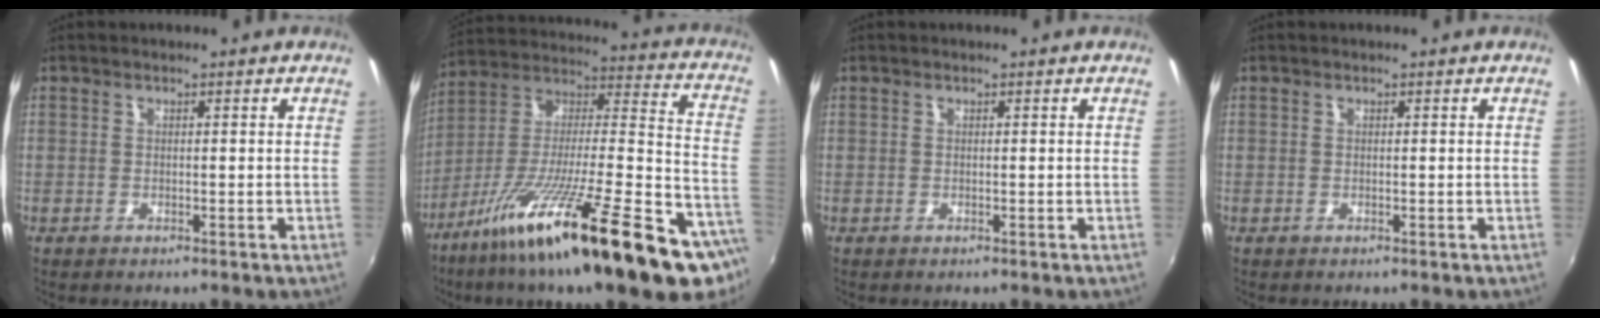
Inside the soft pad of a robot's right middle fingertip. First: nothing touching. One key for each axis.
{"total": 31.0, "fx": -19.1, "fy": 3.9, "fz": 24.1, "tx": -0.354, "ty": -0.046, "tz": -0.307}
{"total": 0.0}
{"total": 0.0}